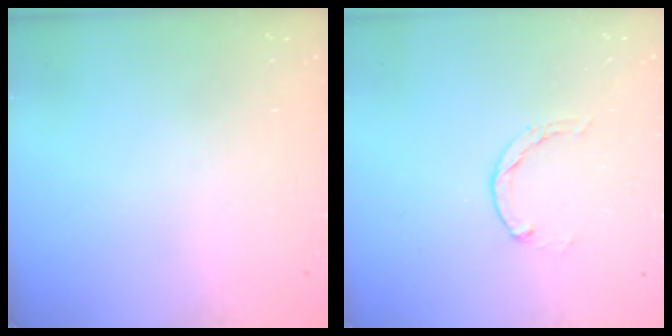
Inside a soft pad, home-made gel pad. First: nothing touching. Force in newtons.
{"total": 0.7, "press": 0.7, "slide": 0.2}